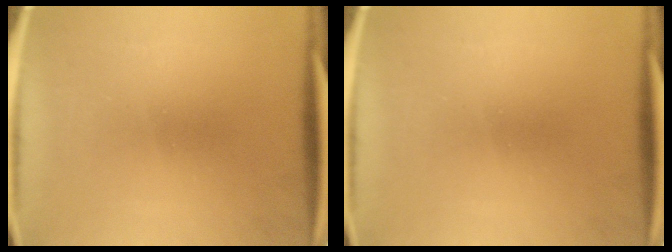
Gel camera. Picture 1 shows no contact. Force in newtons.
{"total": 0.0}